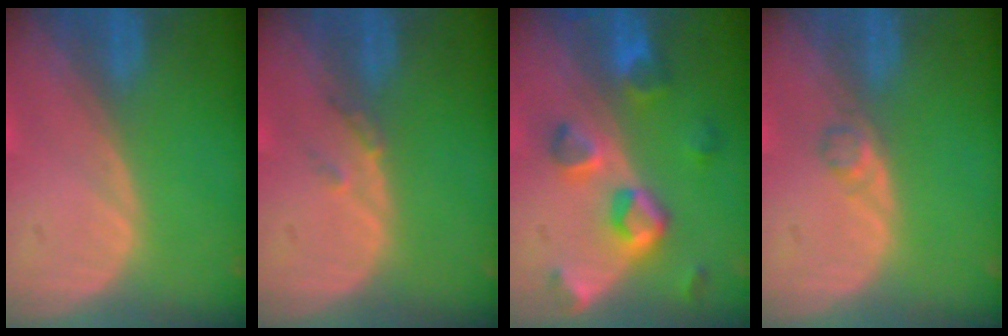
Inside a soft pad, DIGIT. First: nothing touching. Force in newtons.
{"total": 1.5, "press": 1.3, "slide": 0.7}
{"total": 7.7, "press": 7.0, "slide": 3.1}
{"total": 1.4, "press": 1.4, "slide": 0.1}